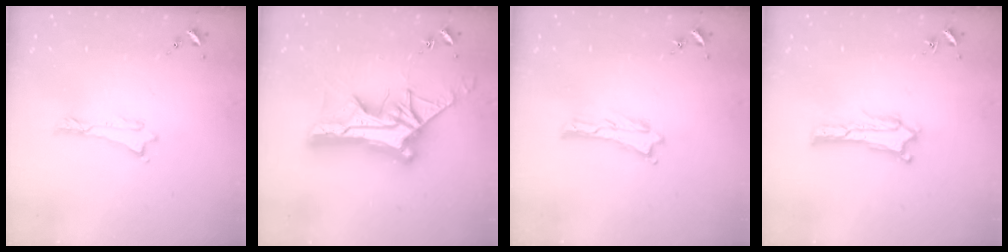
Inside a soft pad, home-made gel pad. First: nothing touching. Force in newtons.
{"total": 14.8, "press": 14.7, "slide": 1.4}
{"total": 0.0}
{"total": 0.6, "press": 0.5, "slide": 0.2}